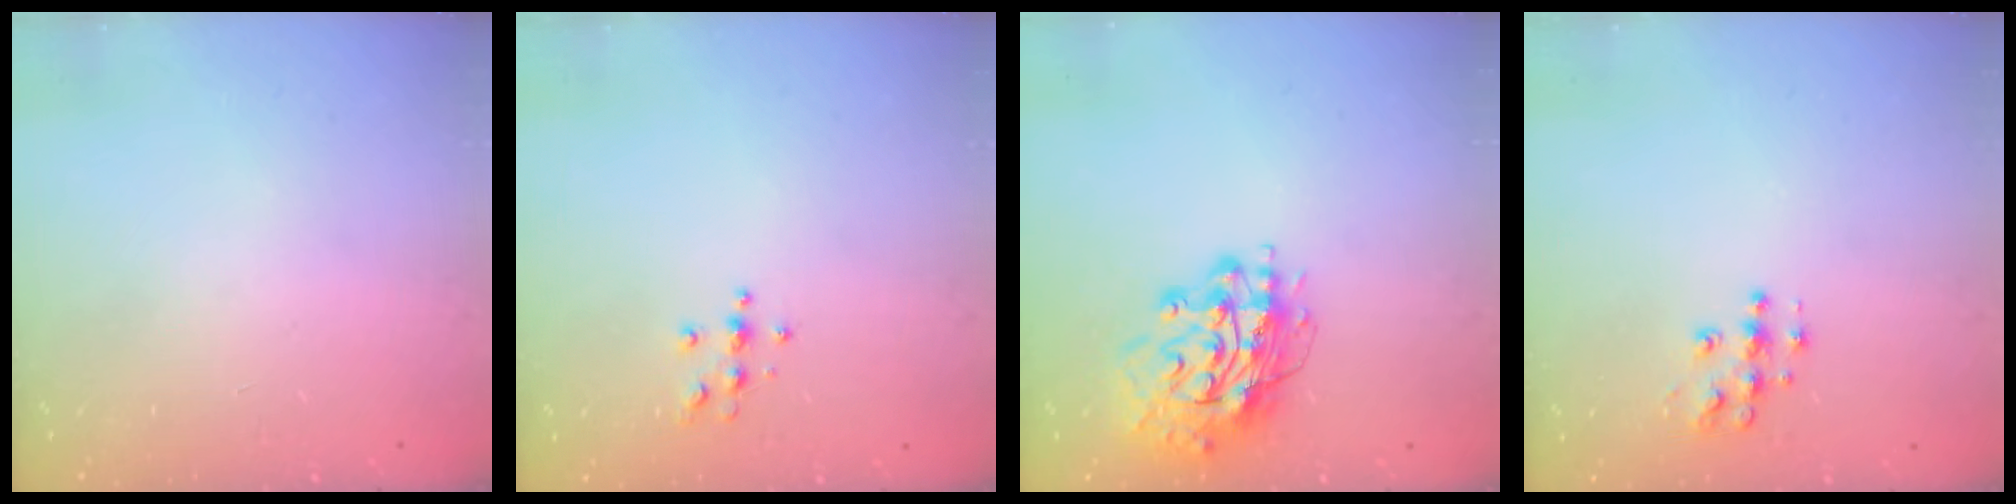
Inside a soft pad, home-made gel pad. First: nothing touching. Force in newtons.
{"total": 4.8, "press": 4.8, "slide": 0.6}
{"total": 15.2, "press": 15.1, "slide": 1.6}
{"total": 8.5, "press": 8.5, "slide": 0.5}